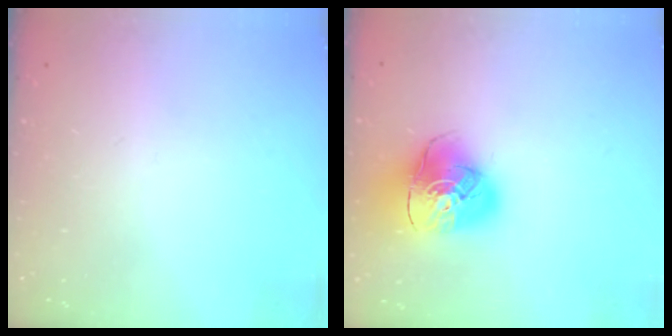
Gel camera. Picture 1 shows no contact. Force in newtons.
{"total": 14.9, "press": 14.7, "slide": 2.0}